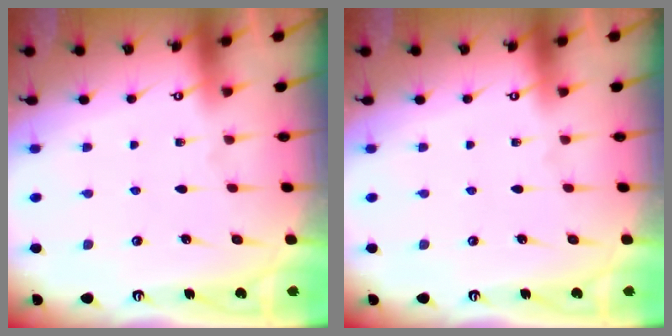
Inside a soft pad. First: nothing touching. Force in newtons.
{"total": 0.0}